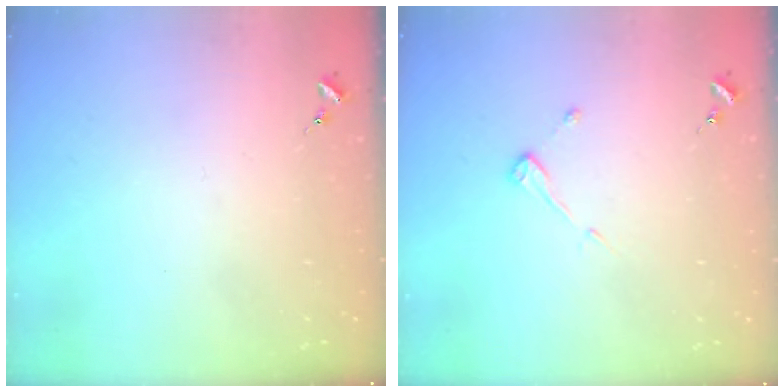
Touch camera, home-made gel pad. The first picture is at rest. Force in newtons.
{"total": 3.8, "press": 3.8, "slide": 0.3}